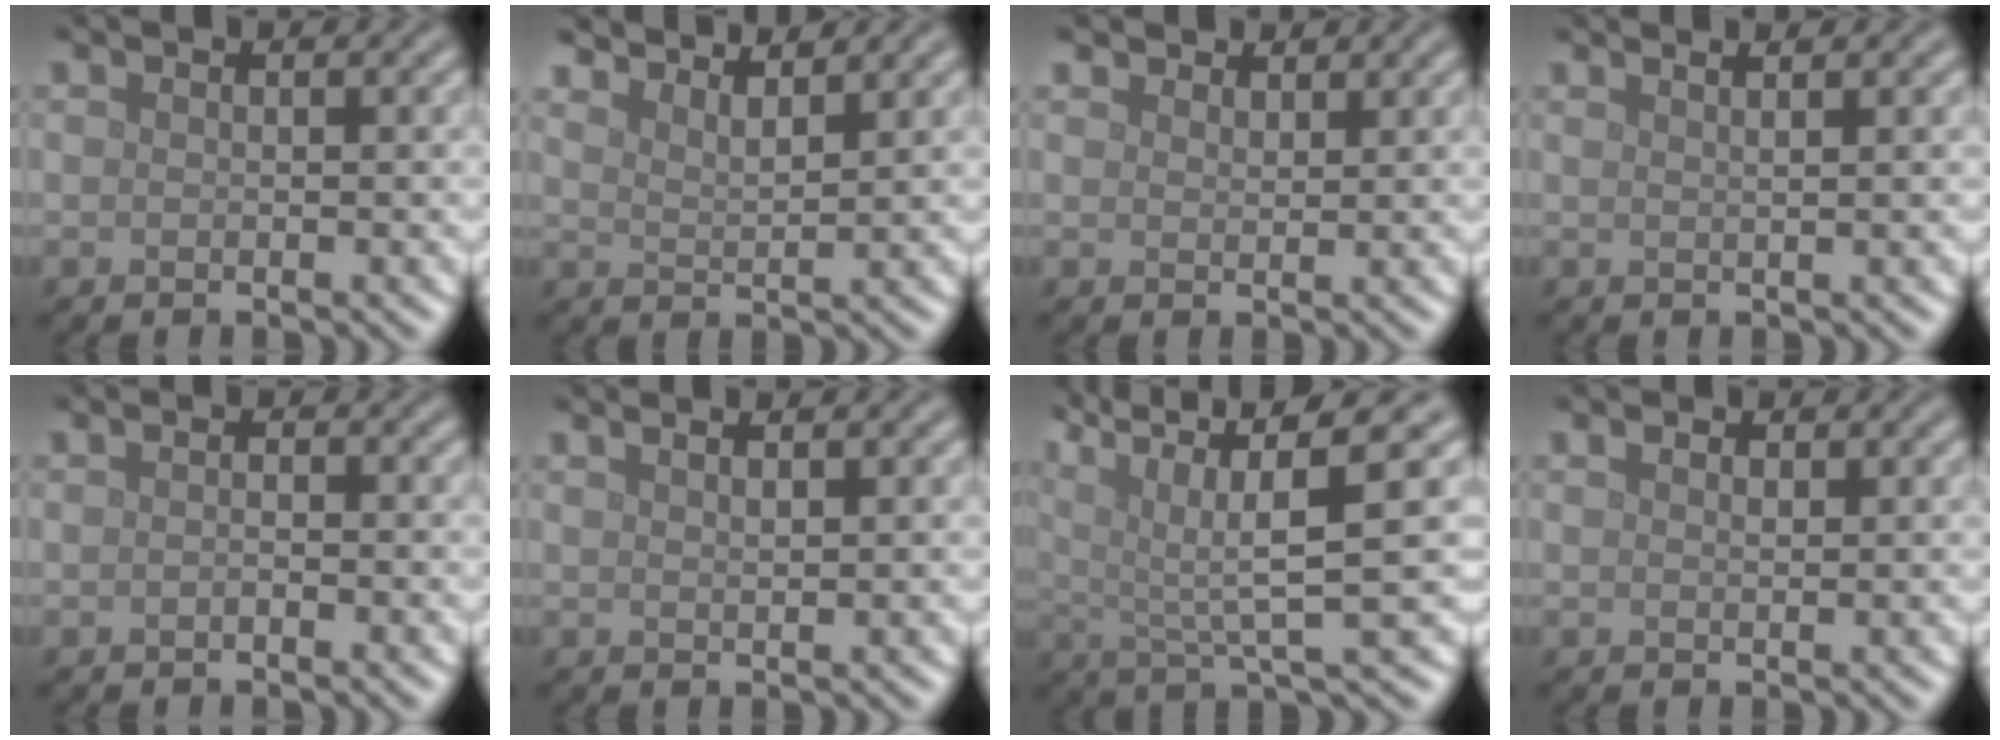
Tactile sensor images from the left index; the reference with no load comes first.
{"total": 4.8, "force": [4.5, 0.7, 1.3], "torque": [-0.012, 0.006, 0.054]}
{"total": 1.8, "force": [1.7, 0.6, 0.3], "torque": [-0.009, 0.002, 0.026]}
{"total": 3.3, "force": [2.2, 1.3, 2.1], "torque": [-0.003, 0.019, -0.005]}
{"total": 0.7, "force": [-0.4, 0.3, 0.5], "torque": [-0.010, -0.001, -0.007]}
{"total": 1.3, "force": [0.8, 0.3, 0.9], "torque": [-0.010, 0.003, 0.011]}
{"total": 9.1, "force": [3.4, 2.1, 8.2], "torque": [-0.139, 0.020, 0.061]}
{"total": 1.0, "force": [0.6, 0.4, 0.6], "torque": [-0.012, 0.000, 0.012]}